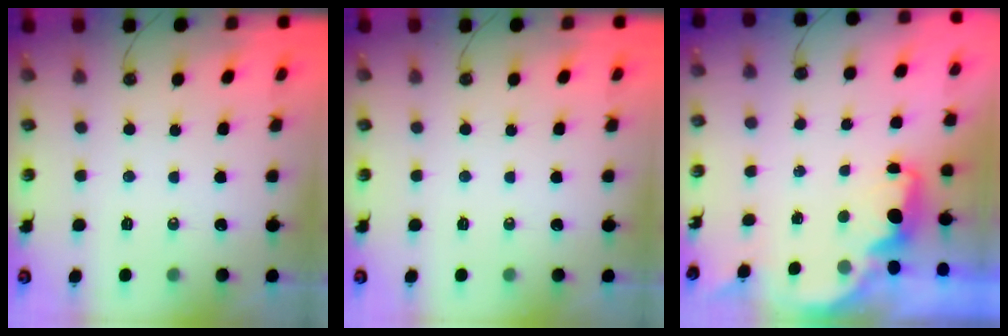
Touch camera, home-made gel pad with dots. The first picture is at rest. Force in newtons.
{"total": 0.0}
{"total": 1.9, "press": 1.8, "slide": 0.7}